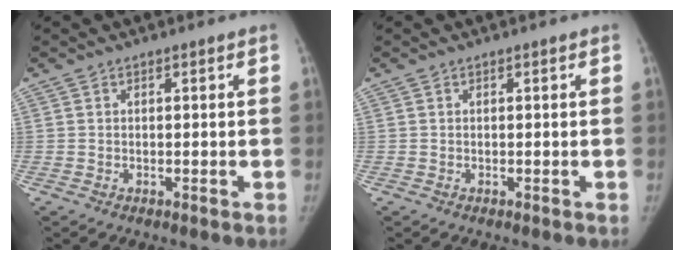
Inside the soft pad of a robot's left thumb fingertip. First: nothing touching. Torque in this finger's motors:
{"motor_torque": [0.00, 0.00, 0.34, -0.21, 0.00]}